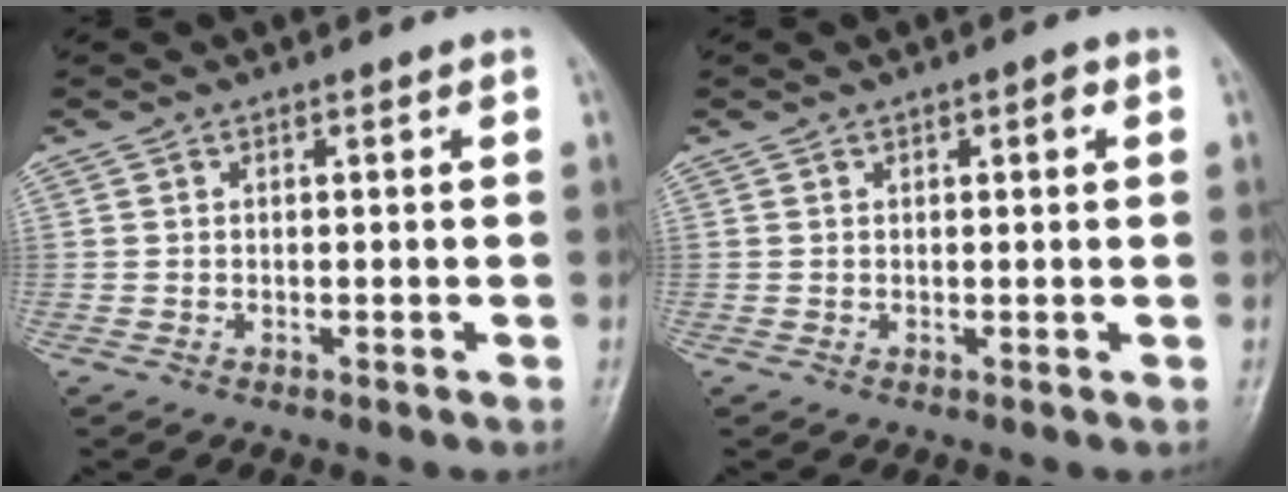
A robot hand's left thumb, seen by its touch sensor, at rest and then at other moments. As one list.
[{"total": 1.8, "force": [0.7, 0.7, 1.5], "torque": [-0.016, 0.001, 0.008]}]